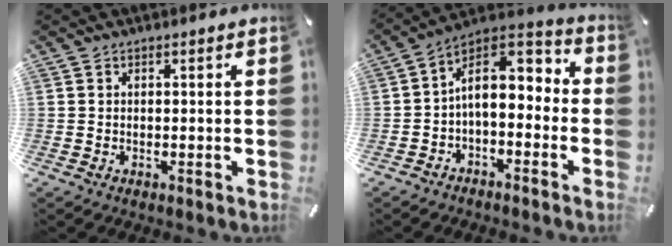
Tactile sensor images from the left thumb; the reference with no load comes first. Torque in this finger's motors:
{"motor_torque": [0.13, 0.82, 0.98, 0.49, 0.36]}